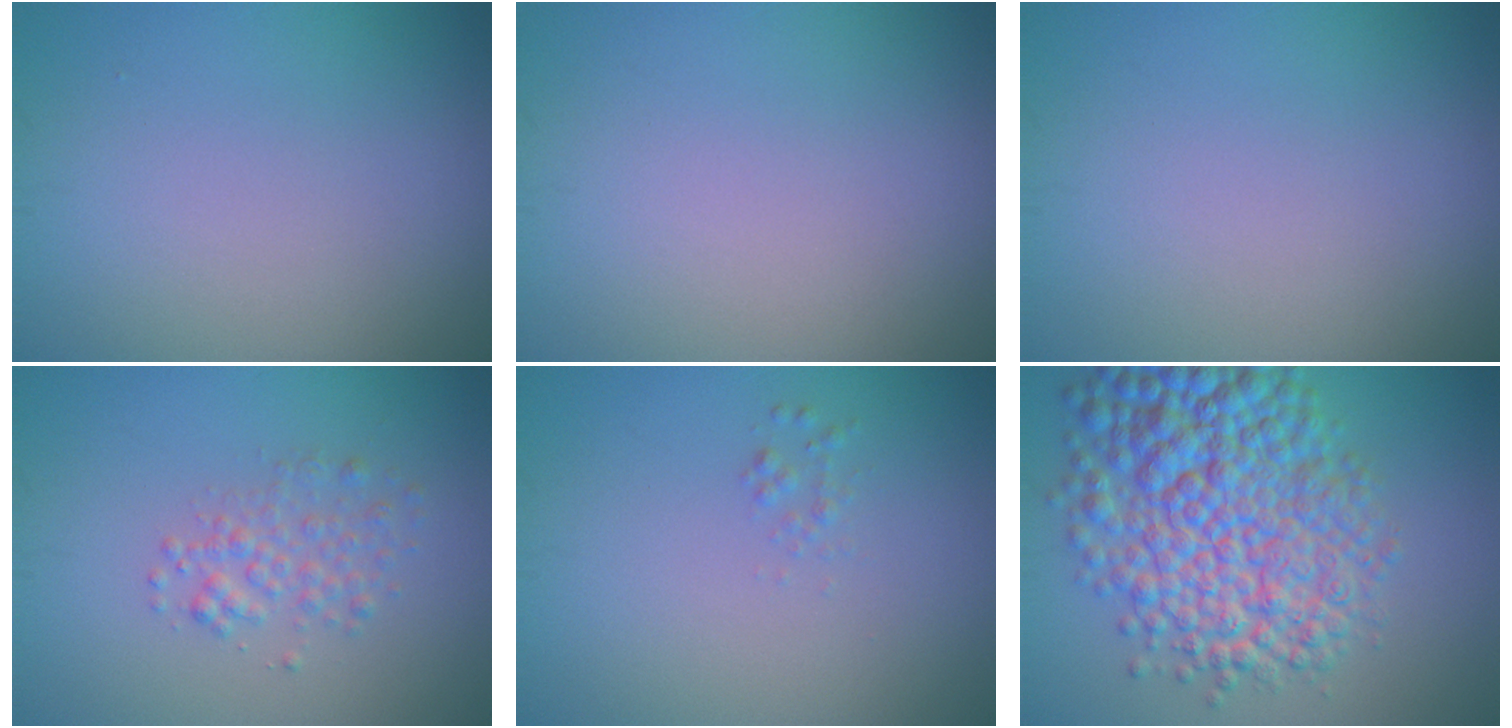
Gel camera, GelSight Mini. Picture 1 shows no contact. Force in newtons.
{"total": 0.0}
{"total": 0.0}
{"total": 2.1, "press": 2.1, "slide": 0.1}
{"total": 0.7, "press": 0.7, "slide": 0.0}
{"total": 11.1, "press": 11.1, "slide": 0.2}